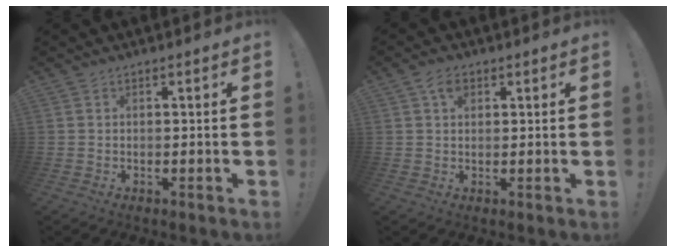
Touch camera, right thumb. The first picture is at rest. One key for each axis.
{"total": 3.9, "fx": 1.5, "fy": 2.7, "fz": 2.5, "tx": -0.038, "ty": 0.000, "tz": 0.027}